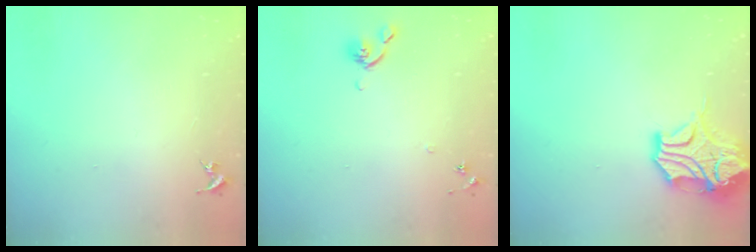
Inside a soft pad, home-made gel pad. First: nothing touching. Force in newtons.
{"total": 6.2, "press": 6.2, "slide": 0.8}
{"total": 15.8, "press": 15.6, "slide": 2.5}